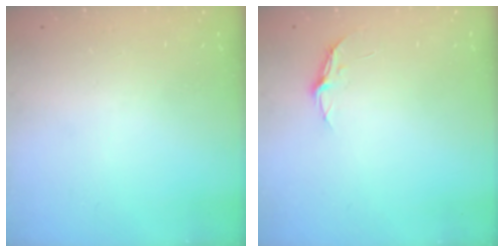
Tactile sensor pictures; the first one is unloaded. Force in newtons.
{"total": 3.8, "press": 3.8, "slide": 0.3}